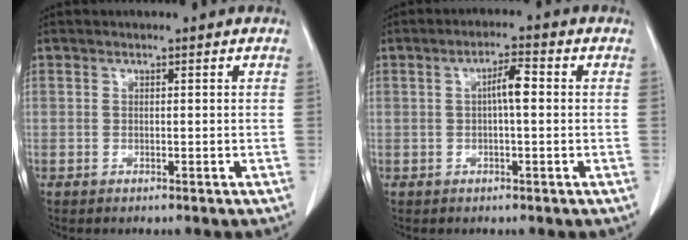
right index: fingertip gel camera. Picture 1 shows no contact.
{"total": 3.7, "force": [0.2, 0.6, 3.6], "torque": [-0.062, 0.009, 0.002]}